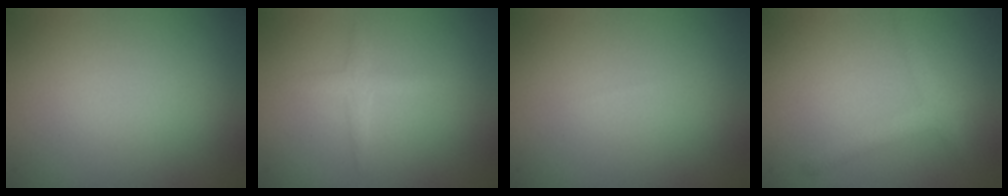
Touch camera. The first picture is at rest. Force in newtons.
{"total": 1.9, "press": 1.9, "slide": 0.1}
{"total": 0.0}
{"total": 2.2, "press": 2.2, "slide": 0.1}